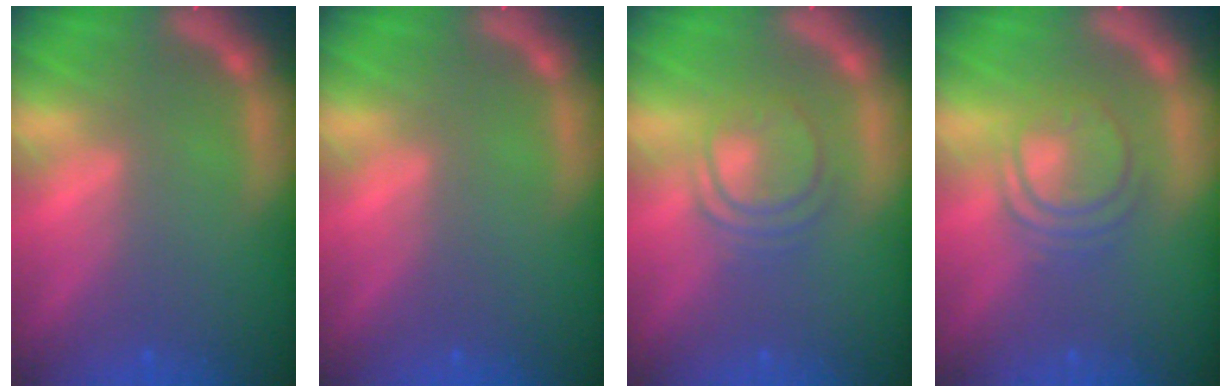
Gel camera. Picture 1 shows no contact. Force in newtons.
{"total": 0.0}
{"total": 4.5}
{"total": 5.0}